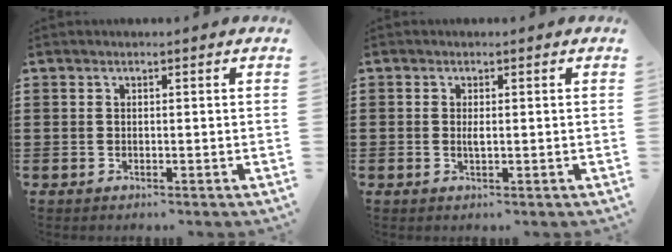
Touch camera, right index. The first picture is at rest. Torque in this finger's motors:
{"motor_torque": [1.04, 1.10, 0.08, 0.02]}